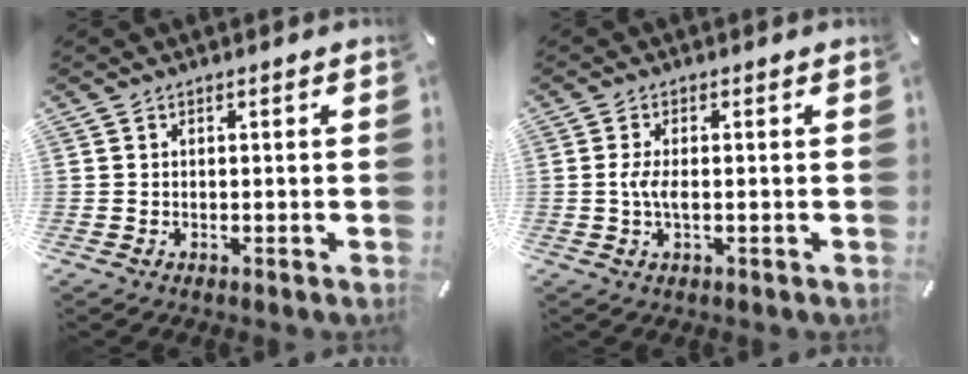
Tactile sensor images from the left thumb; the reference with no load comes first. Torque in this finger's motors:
{"motor_torque": [0.93, 0.91, 0.45, -0.33, 0.22]}